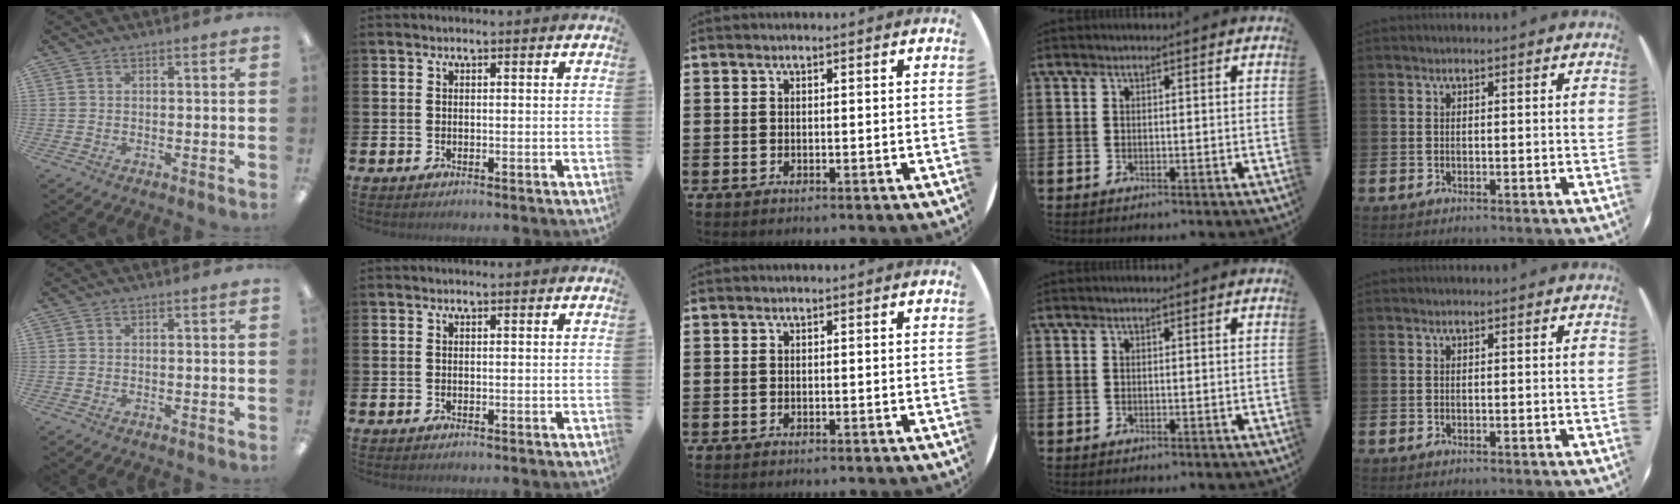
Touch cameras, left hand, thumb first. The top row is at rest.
{}